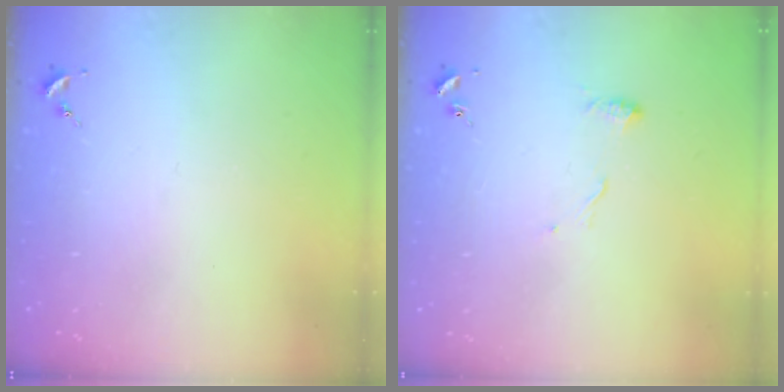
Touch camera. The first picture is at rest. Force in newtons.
{"total": 7.9, "press": 7.9, "slide": 0.5}